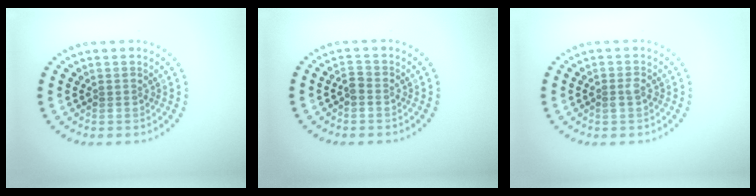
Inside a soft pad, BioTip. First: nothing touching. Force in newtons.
{"total": 1.0, "press": 1.0, "slide": 0.3}
{"total": 1.0, "press": 1.0, "slide": 0.0}